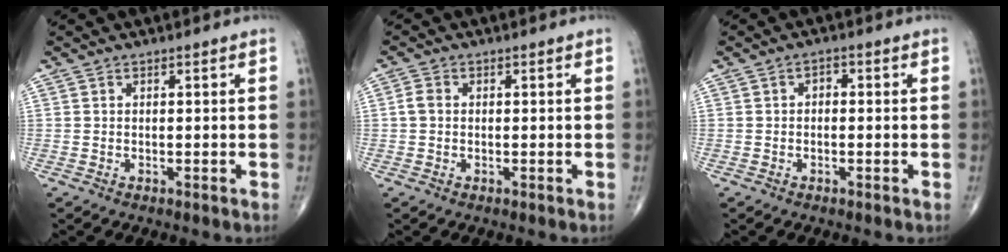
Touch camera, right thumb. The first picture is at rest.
{"total": 1.9, "force": [0.0, 1.5, 1.2], "torque": [-0.024, 0.005, -0.003]}
{"total": 1.5, "force": [0.0, 1.1, 1.1], "torque": [-0.007, 0.007, -0.006]}